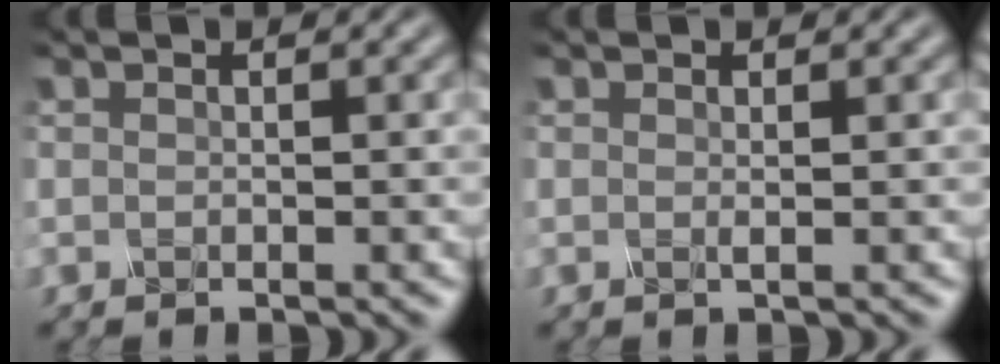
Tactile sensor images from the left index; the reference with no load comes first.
{"total": 0.0}